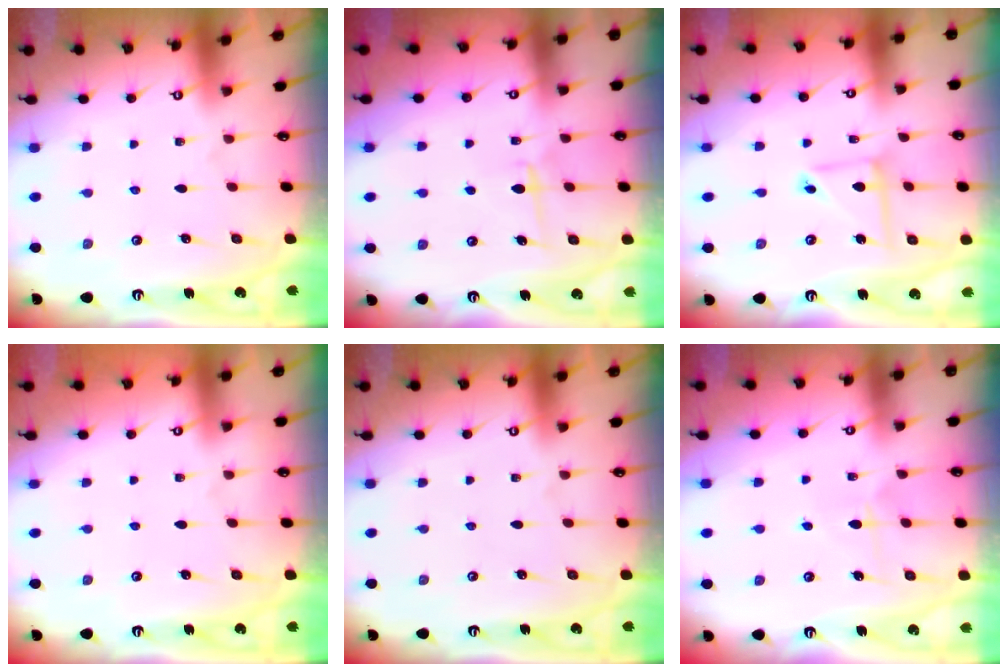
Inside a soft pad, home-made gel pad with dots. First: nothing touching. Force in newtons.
{"total": 6.4, "press": 6.3, "slide": 1.0}
{"total": 6.6, "press": 6.6, "slide": 0.5}
{"total": 0.0}
{"total": 0.0}
{"total": 6.9, "press": 6.9, "slide": 0.6}